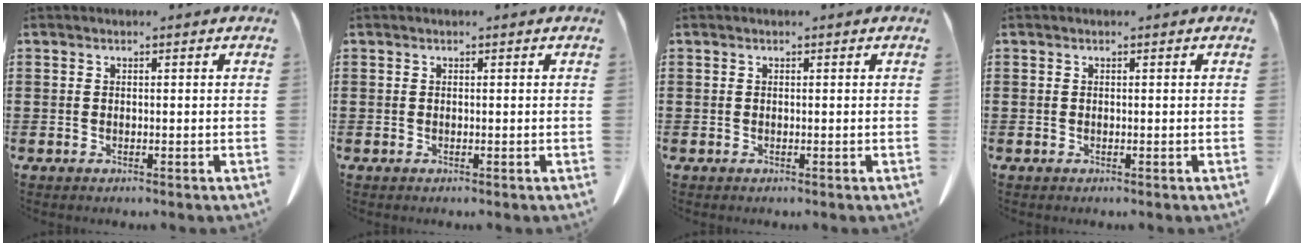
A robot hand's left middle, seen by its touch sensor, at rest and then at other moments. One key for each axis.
{"total": 0.0}
{"total": 0.0}
{"total": 0.0}